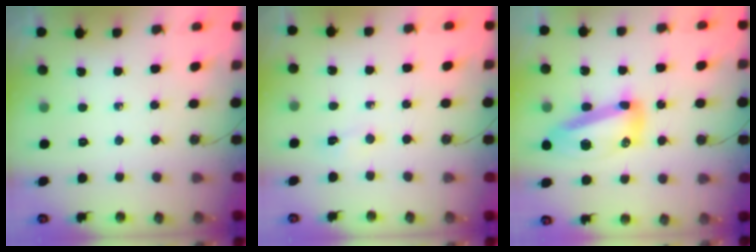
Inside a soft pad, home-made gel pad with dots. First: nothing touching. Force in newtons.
{"total": 2.5, "press": 2.5, "slide": 0.5}
{"total": 15.0, "press": 14.9, "slide": 1.4}